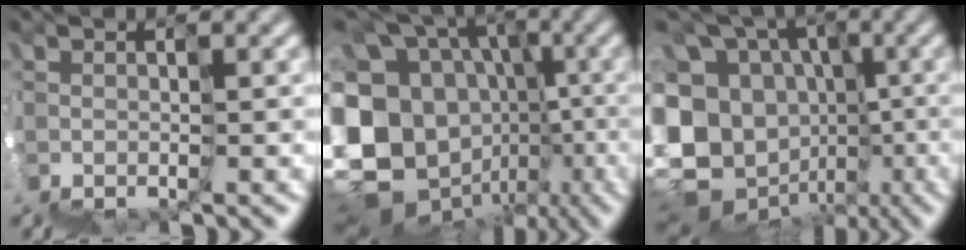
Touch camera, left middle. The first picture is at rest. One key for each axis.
{"total": 13.6, "fx": -3.2, "fy": 12.4, "fz": 4.6, "tx": -0.105, "ty": 0.014, "tz": -0.039}
{"total": 10.6, "fx": -2.3, "fy": 9.8, "fz": 3.5, "tx": -0.104, "ty": 0.032, "tz": -0.028}